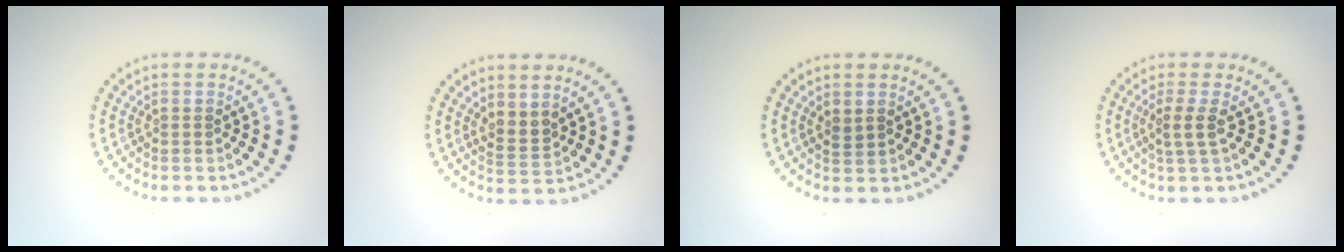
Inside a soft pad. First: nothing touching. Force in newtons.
{"total": 2.0, "press": 1.4, "slide": 1.3}
{"total": 0.8, "press": 0.7, "slide": 0.4}
{"total": 1.7, "press": 1.4, "slide": 1.0}